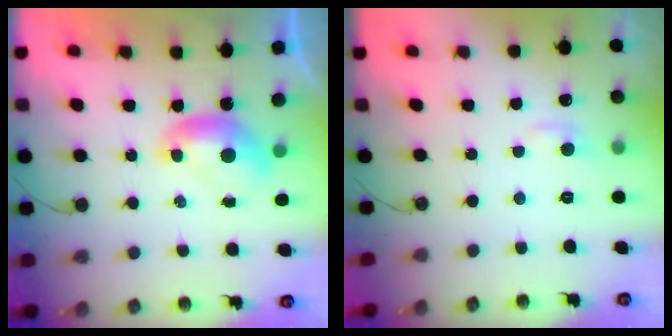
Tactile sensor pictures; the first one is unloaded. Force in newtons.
{"total": 1.1, "press": 0.8, "slide": 0.8}